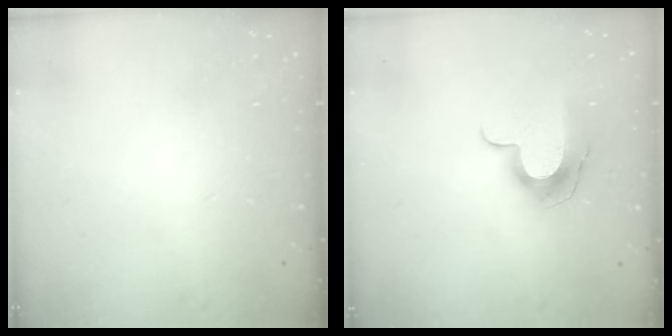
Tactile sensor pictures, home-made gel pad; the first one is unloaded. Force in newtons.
{"total": 9.9, "press": 9.9, "slide": 0.2}